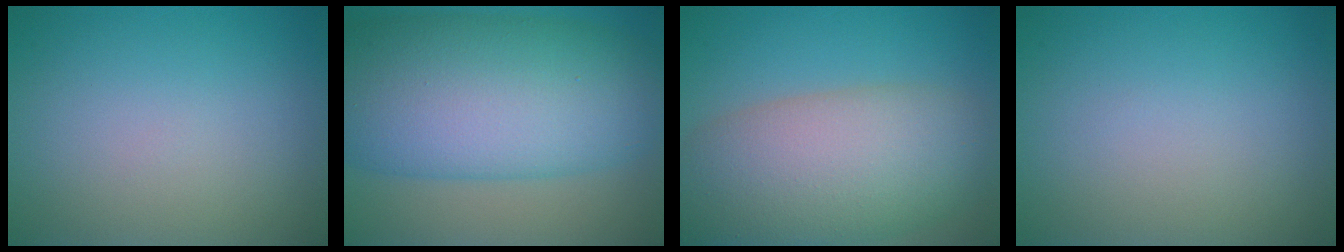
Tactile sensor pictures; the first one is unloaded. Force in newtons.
{"total": 13.7, "press": 13.7, "slide": 0.1}
{"total": 10.6, "press": 10.6, "slide": 0.7}
{"total": 0.0}